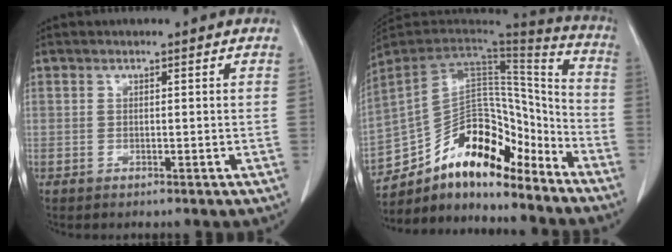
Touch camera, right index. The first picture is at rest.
{"total": 20.1, "force": [-15.4, 7.7, 10.3], "torque": [-0.195, 0.033, -0.264]}